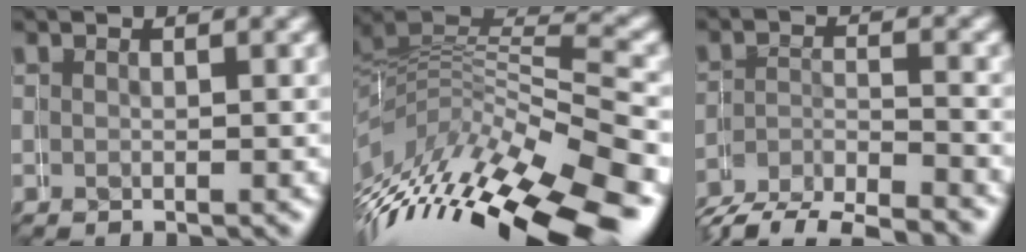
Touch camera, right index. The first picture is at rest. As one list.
[{"total": 11.0, "force": [-5.0, 7.8, 5.9], "torque": [-0.128, -0.021, -0.066]}, {"total": 4.2, "force": [-3.2, 2.7, 0.5], "torque": [-0.010, -0.002, -0.061]}]